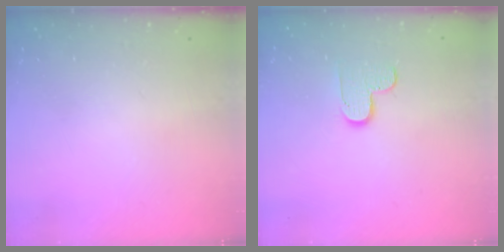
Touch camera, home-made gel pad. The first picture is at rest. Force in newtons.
{"total": 6.6, "press": 6.5, "slide": 0.4}